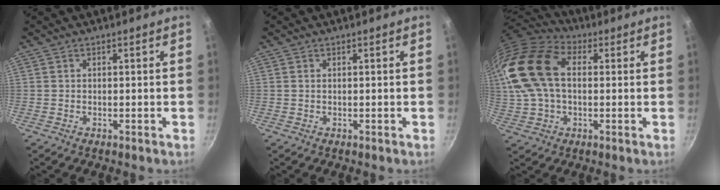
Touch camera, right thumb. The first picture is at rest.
{"total": 0.0}
{"total": 22.1, "force": [3.6, 14.2, 16.6], "torque": [-0.357, 0.027, 0.057]}